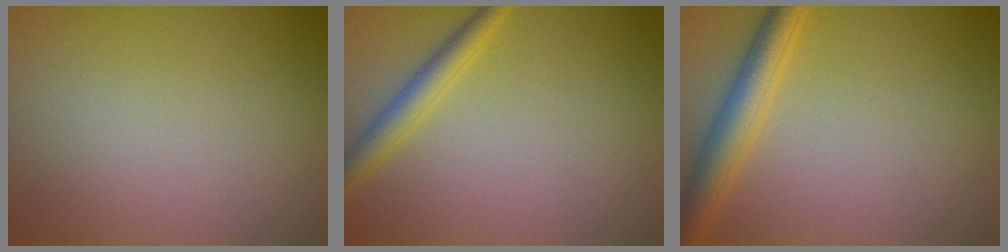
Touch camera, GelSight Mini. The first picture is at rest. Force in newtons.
{"total": 2.4, "press": 2.4, "slide": 0.1}
{"total": 3.7, "press": 3.7, "slide": 0.2}